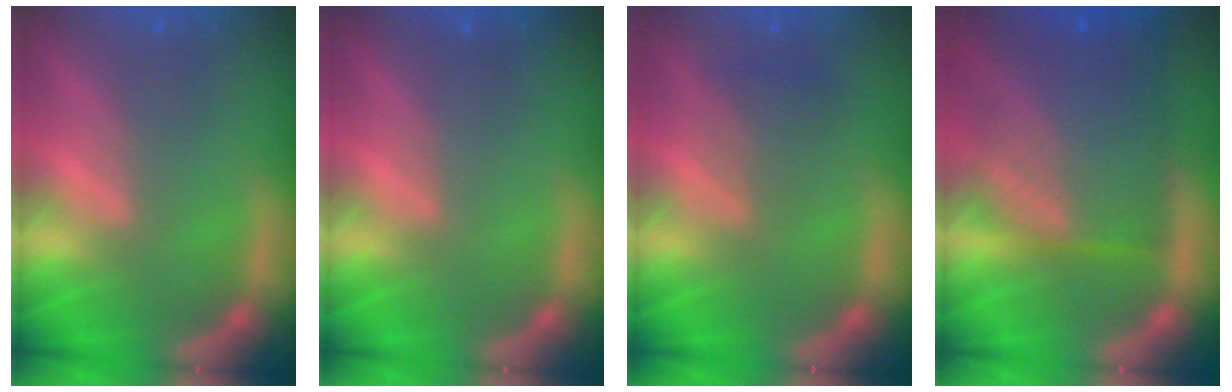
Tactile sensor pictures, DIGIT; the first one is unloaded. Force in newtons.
{"total": 0.0}
{"total": 2.0}
{"total": 10.1}